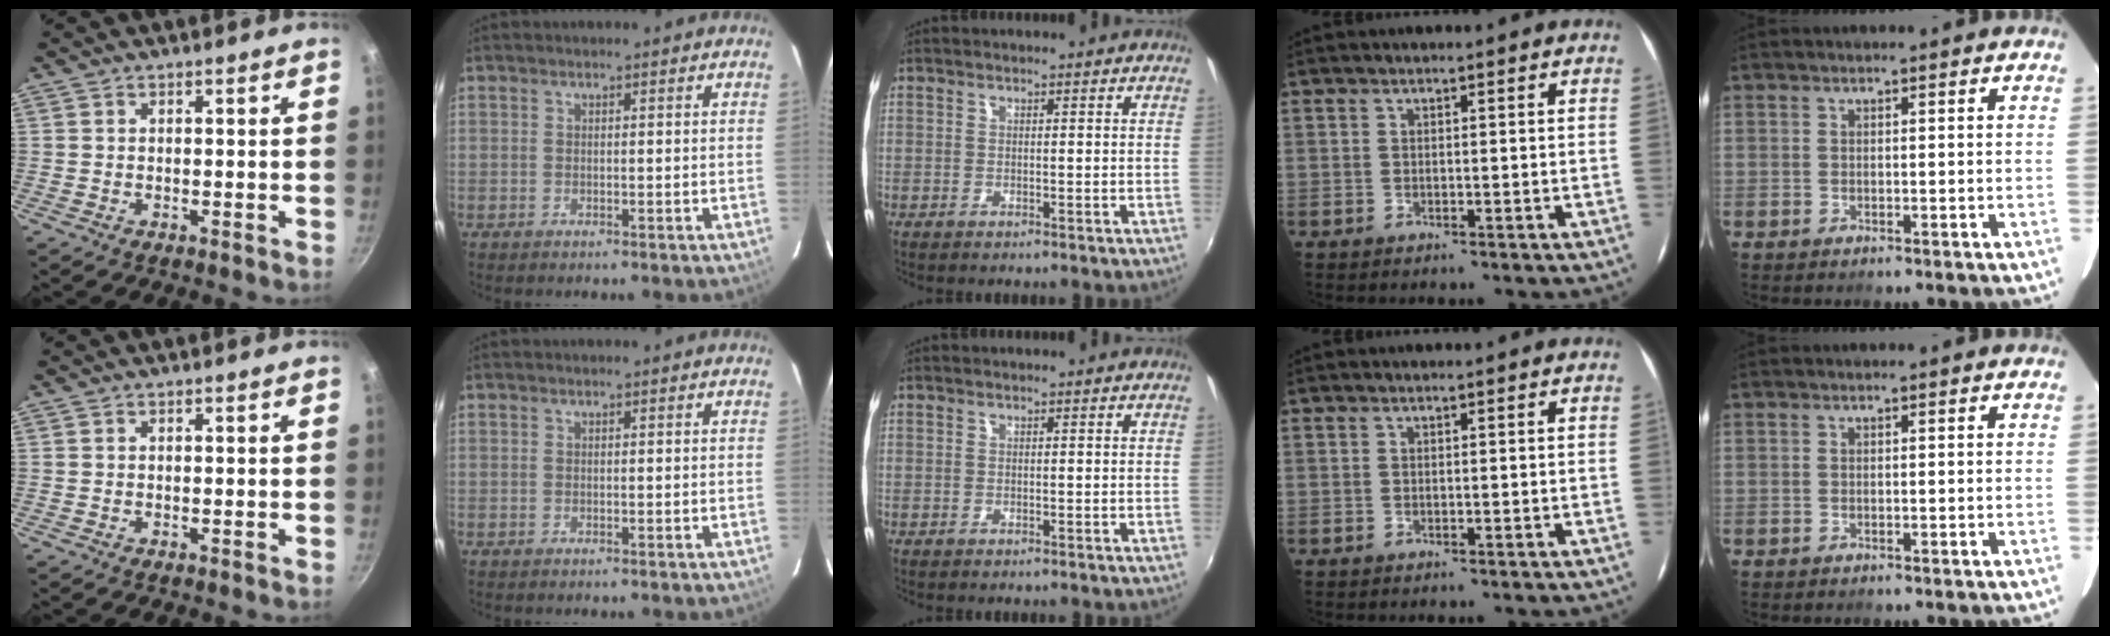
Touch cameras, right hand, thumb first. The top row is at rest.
{}